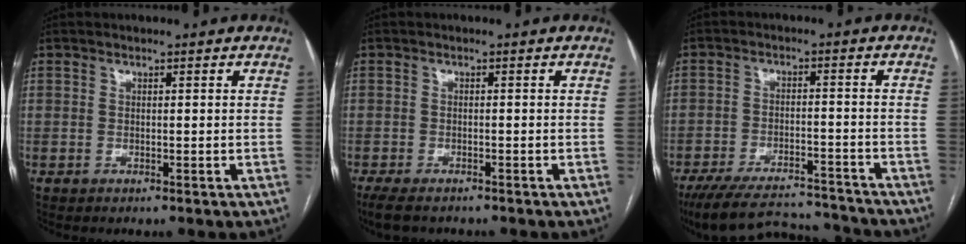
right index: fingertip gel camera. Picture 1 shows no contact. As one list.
[{"total": 5.6, "force": [-4.5, 1.9, 2.7], "torque": [-0.046, -0.013, -0.070]}, {"total": 15.4, "force": [-14.4, 2.9, 4.8], "torque": [-0.096, 0.003, -0.215]}]